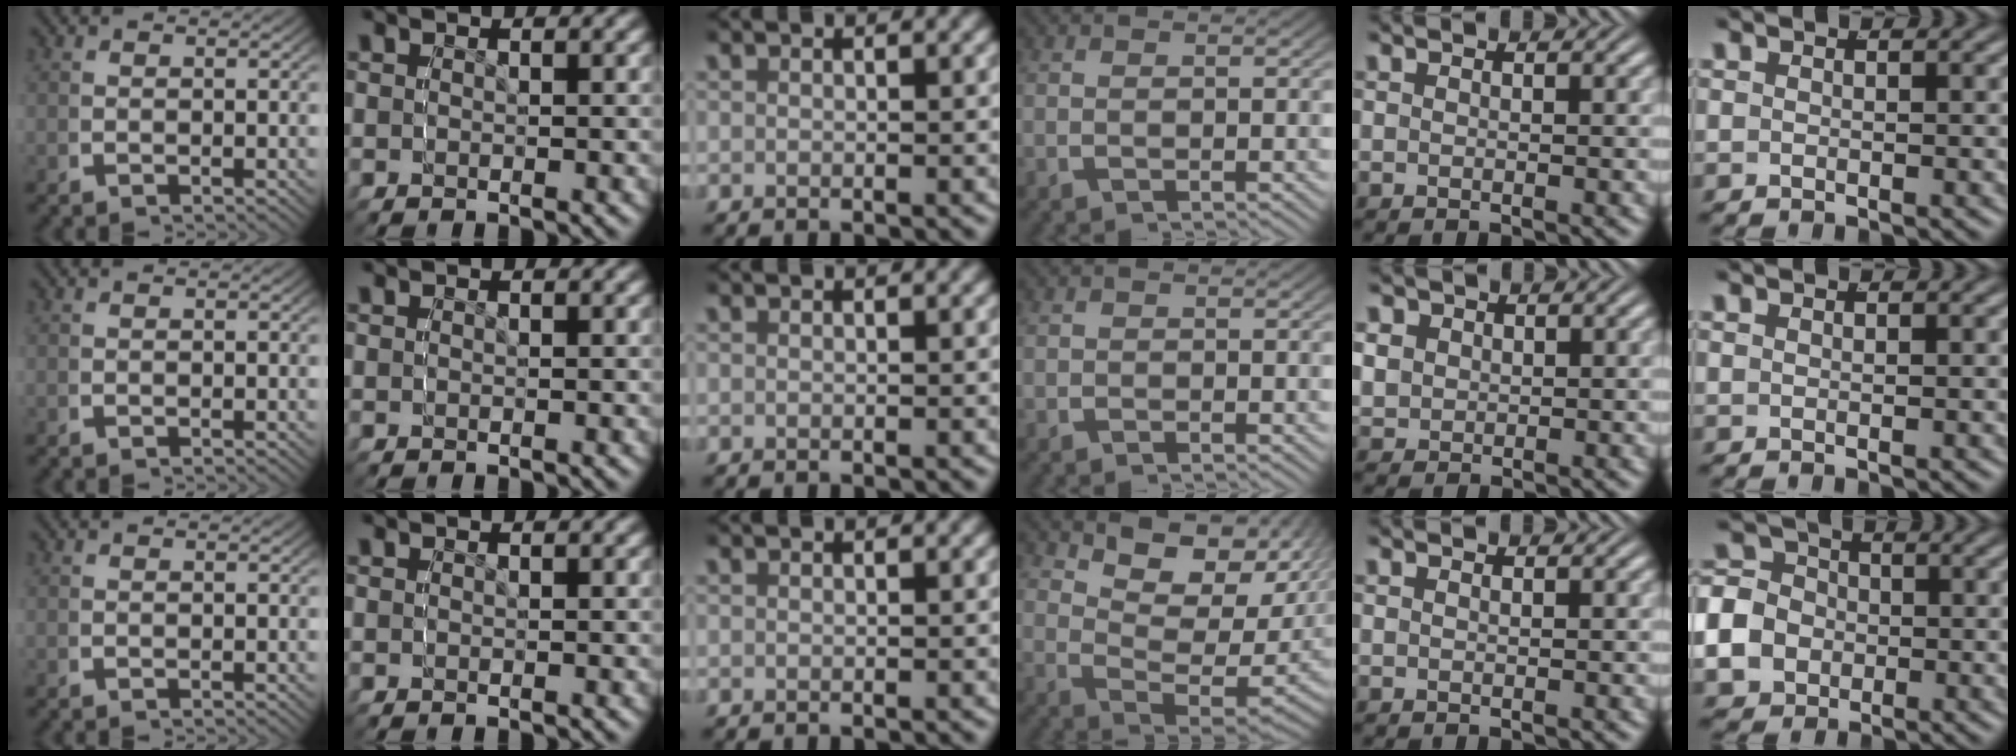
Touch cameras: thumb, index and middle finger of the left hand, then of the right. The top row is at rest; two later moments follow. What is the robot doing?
{"motion": "grasp_and_lifting", "object": "cloth"}